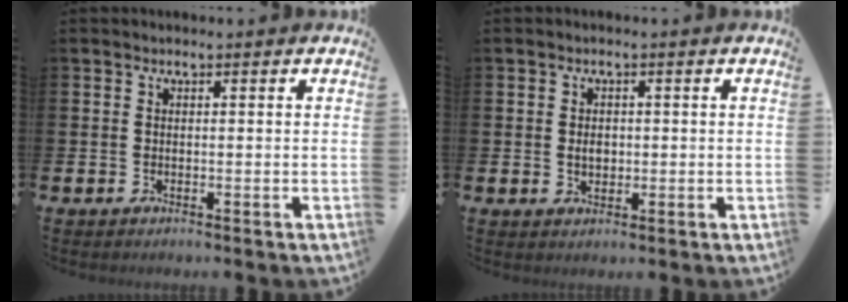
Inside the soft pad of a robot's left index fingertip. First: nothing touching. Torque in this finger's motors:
{"motor_torque": [0.15, -0.04, 0.04, 0.03]}